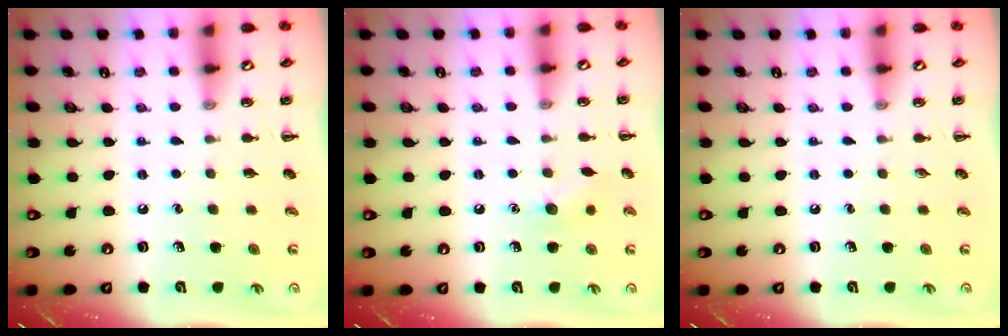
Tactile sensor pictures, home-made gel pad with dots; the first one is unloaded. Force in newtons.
{"total": 5.8, "press": 5.6, "slide": 1.4}
{"total": 0.0}